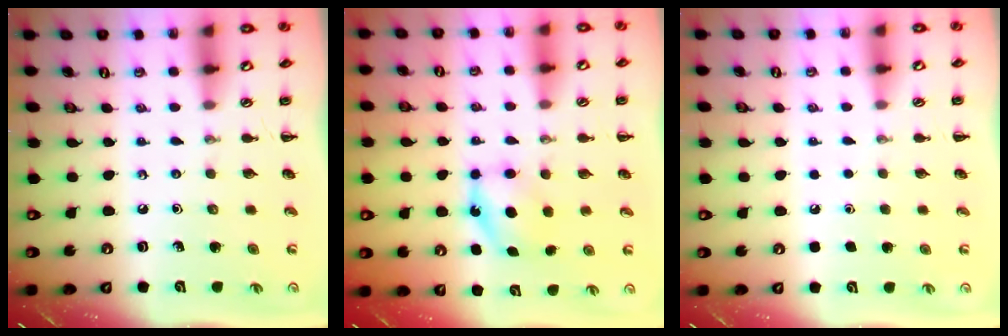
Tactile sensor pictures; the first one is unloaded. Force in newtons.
{"total": 6.0, "press": 5.7, "slide": 1.7}
{"total": 1.7, "press": 1.7, "slide": 0.1}